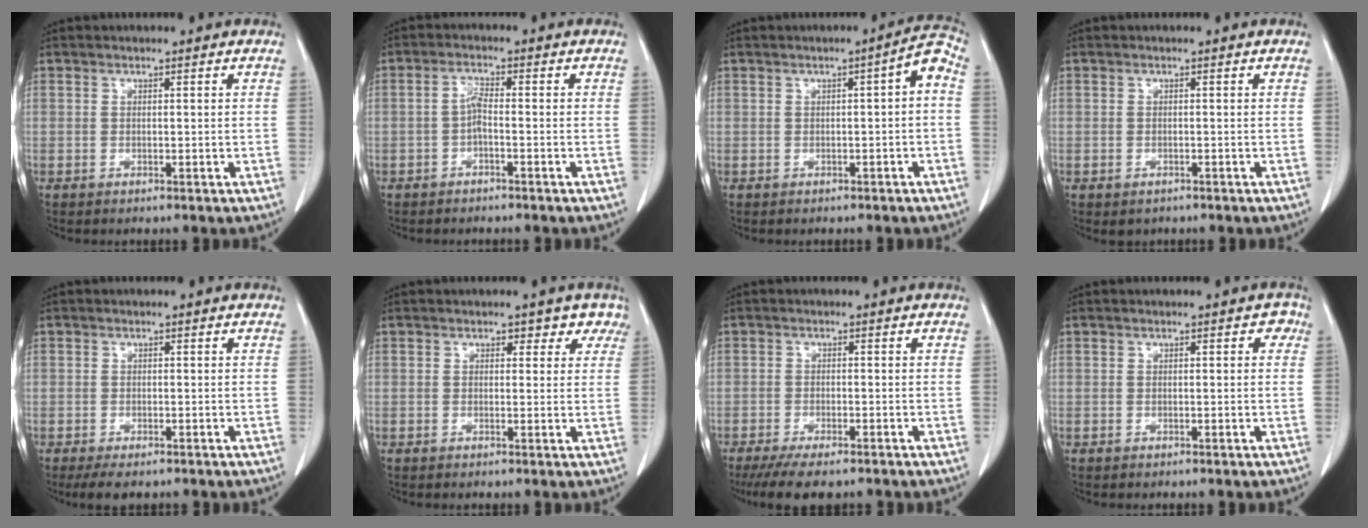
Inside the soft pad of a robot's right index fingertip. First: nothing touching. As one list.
[{"total": 2.4, "force": [-0.9, 0.5, 2.2], "torque": [-0.043, 0.005, -0.018]}, {"total": 3.8, "force": [-0.3, 0.5, 3.8], "torque": [-0.044, 0.015, -0.007]}, {"total": 1.1, "force": [-0.7, 0.8, 0.4], "torque": [-0.014, -0.002, 0.000]}, {"total": 3.0, "force": [-2.1, 1.5, 1.6], "torque": [-0.028, -0.004, -0.027]}, {"total": 2.7, "force": [1.8, 2.0, 0.6], "torque": [0.019, -0.005, 0.005]}, {"total": 6.9, "force": [-5.4, 2.1, 3.8], "torque": [-0.058, -0.012, -0.086]}, {"total": 1.2, "force": [0.3, 0.7, 0.9], "torque": [0.000, 0.010, -0.003]}]